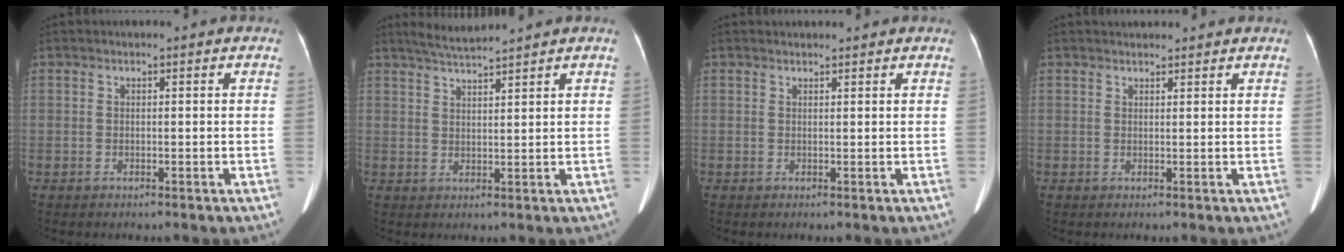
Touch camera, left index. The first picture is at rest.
{"total": 4.5, "force": [4.2, -0.8, 1.4], "torque": [-0.027, 0.013, 0.080]}
{"total": 2.9, "force": [2.8, 0.7, 0.5], "torque": [-0.007, 0.022, 0.035]}
{"total": 4.1, "force": [3.9, 1.1, 0.9], "torque": [-0.010, 0.027, 0.049]}